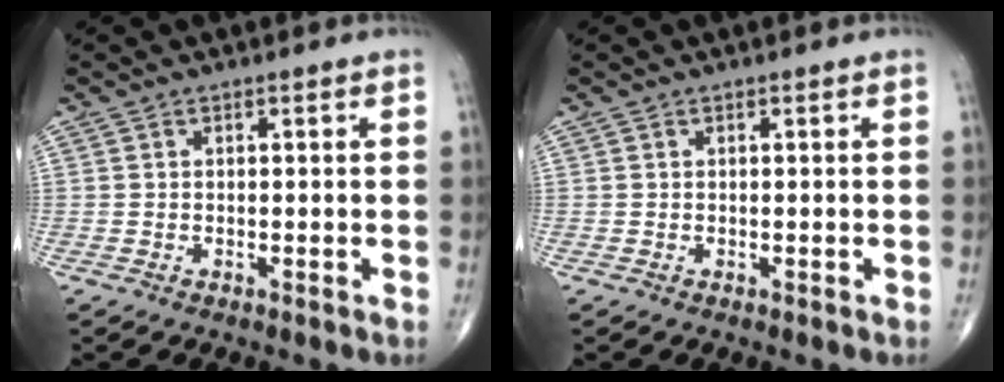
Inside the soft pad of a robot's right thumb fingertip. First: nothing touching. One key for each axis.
{"total": 0.0}